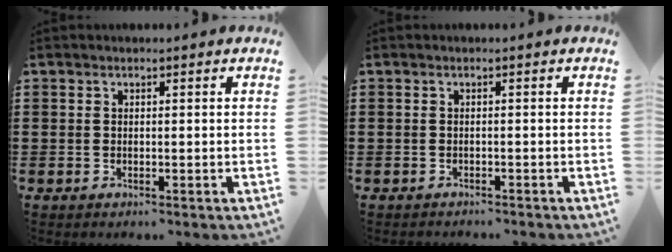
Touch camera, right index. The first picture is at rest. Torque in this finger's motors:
{"motor_torque": [-0.12, 0.17, -0.29, -0.07]}